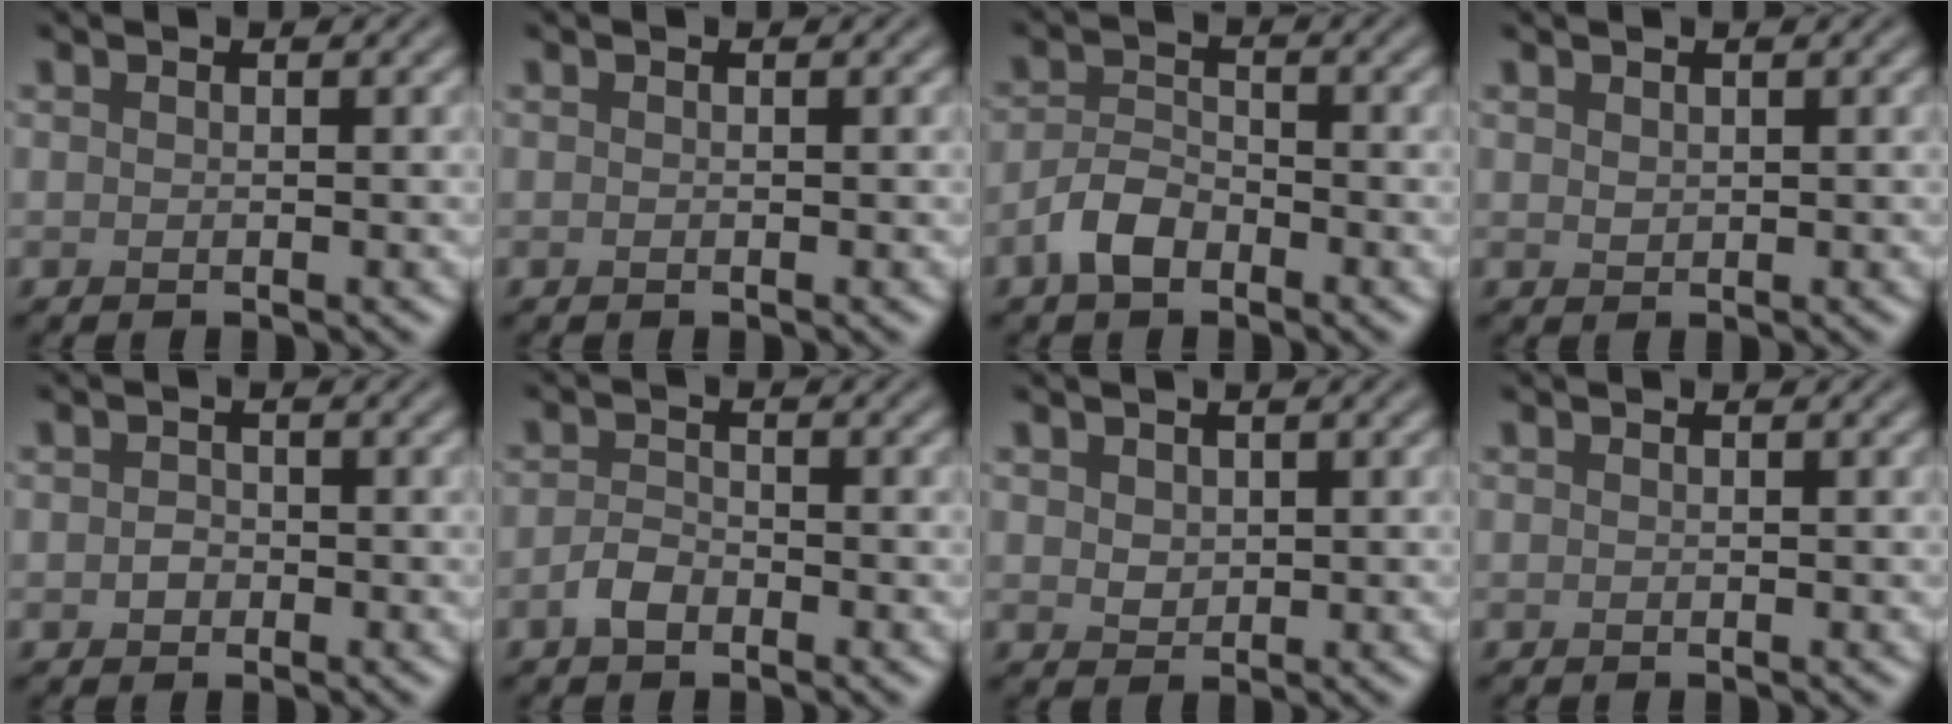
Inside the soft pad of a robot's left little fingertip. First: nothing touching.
{"total": 0.0}
{"total": 3.0, "force": [-1.9, 1.6, 1.7], "torque": [-0.034, 0.007, -0.043]}
{"total": 0.7, "force": [0.5, 0.5, 0.2], "torque": [-0.007, -0.001, 0.013]}
{"total": 1.1, "force": [-0.3, 1.0, 0.5], "torque": [-0.007, -0.004, -0.009]}
{"total": 1.9, "force": [-1.1, 1.0, 1.1], "torque": [-0.021, 0.004, -0.026]}
{"total": 1.3, "force": [0.6, 1.0, 0.5], "torque": [-0.011, -0.002, 0.015]}
{"total": 0.0}